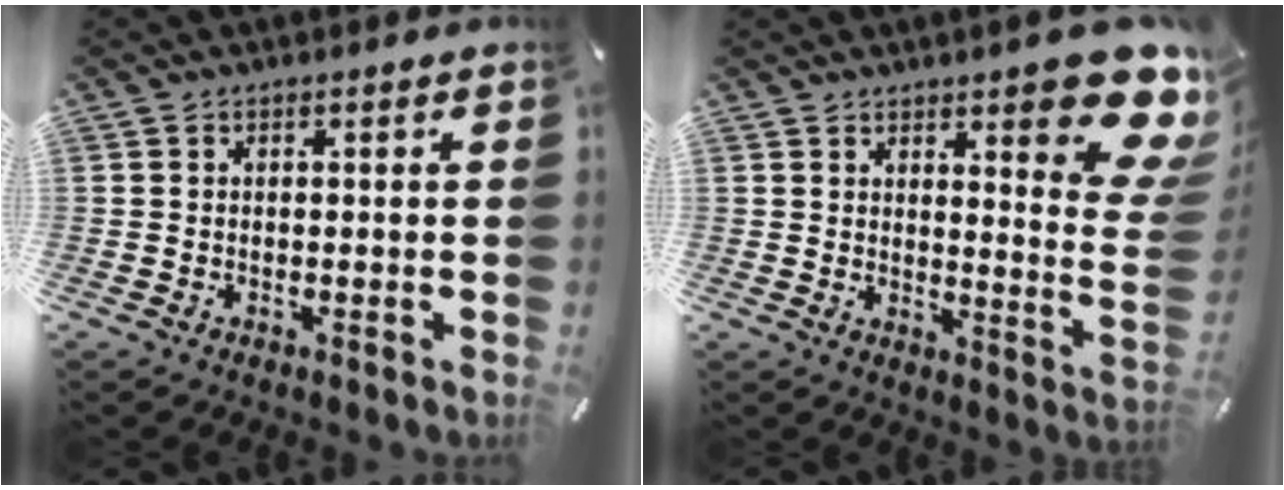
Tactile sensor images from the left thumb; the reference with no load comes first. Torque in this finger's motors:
{"motor_torque": [2.55, 2.46, 1.42, -1.35, 0.36]}